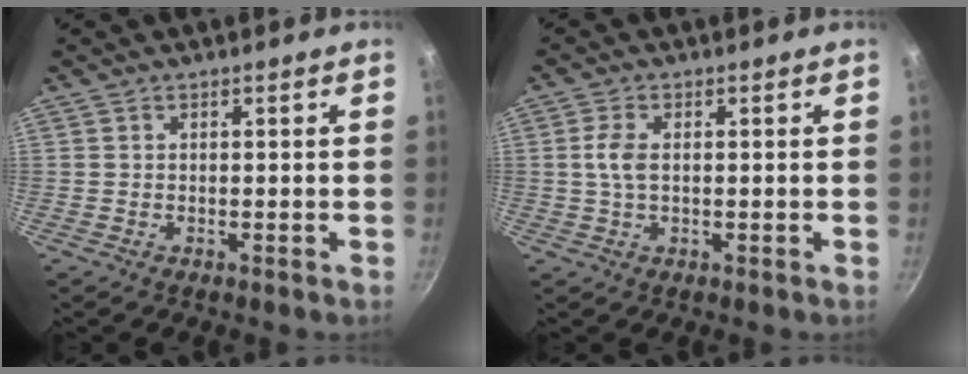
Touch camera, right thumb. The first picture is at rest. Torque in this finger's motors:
{"motor_torque": [-0.33, 0.22, 0.56, 0.15, 0.18]}